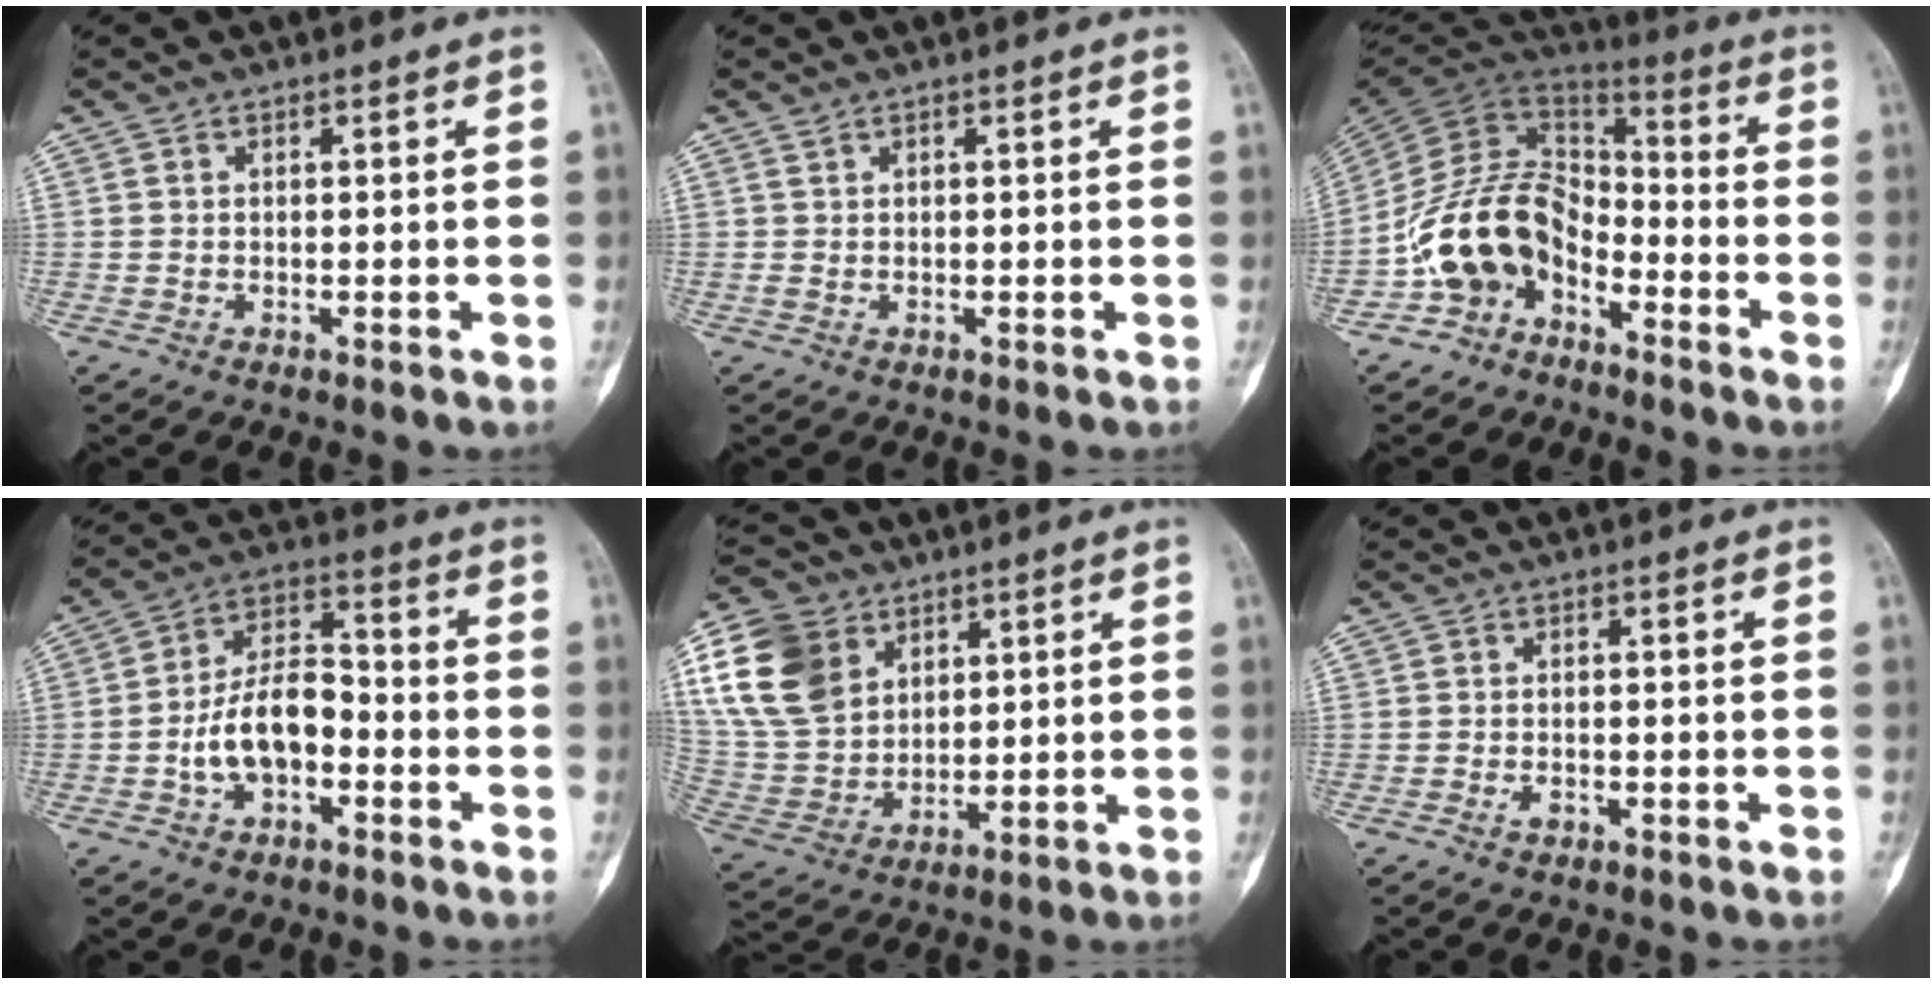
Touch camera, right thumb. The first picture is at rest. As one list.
[{"total": 0.6, "force": [0.4, 0.2, 0.4], "torque": [-0.010, 0.005, 0.011]}, {"total": 14.7, "force": [-7.0, 9.9, 8.3], "torque": [-0.138, 0.079, -0.144]}, {"total": 11.0, "force": [-3.2, 6.4, 8.4], "torque": [-0.140, 0.045, -0.062]}, {"total": 17.0, "force": [7.0, 12.4, 9.2], "torque": [-0.175, -0.011, 0.143]}, {"total": 1.3, "force": [-0.8, 0.7, 0.7], "torque": [-0.017, 0.006, -0.013]}]